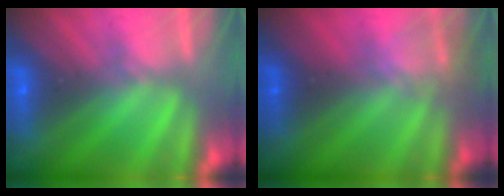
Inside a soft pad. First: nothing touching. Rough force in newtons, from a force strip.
{"total": 2.4}